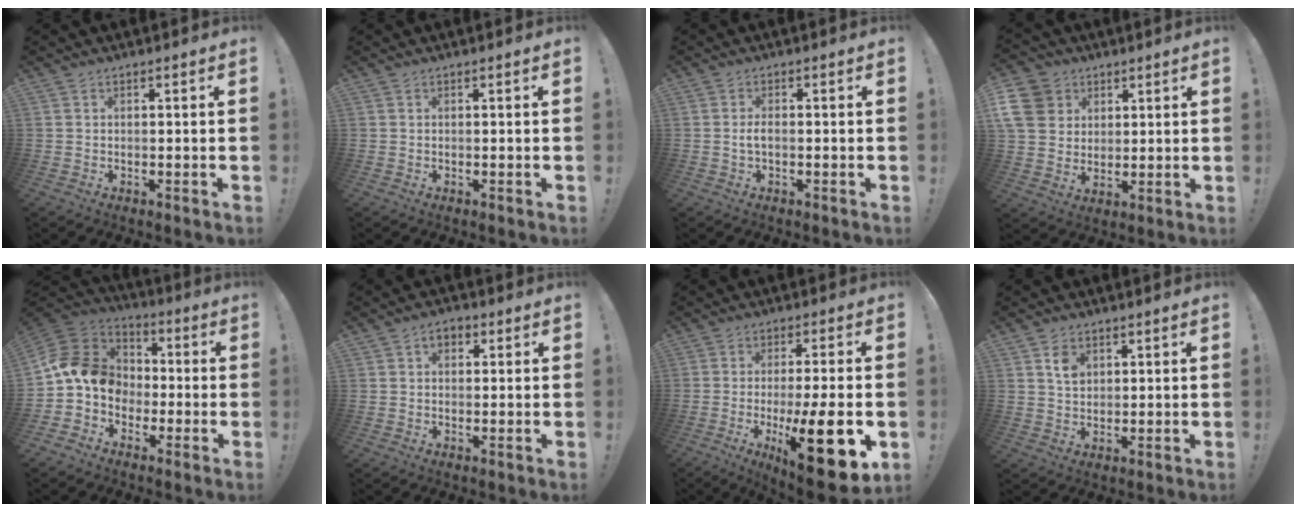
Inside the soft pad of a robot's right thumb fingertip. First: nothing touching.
{"total": 0.0}
{"total": 2.3, "force": [-0.6, 1.1, 2.0], "torque": [-0.044, 0.004, -0.013]}
{"total": 12.4, "force": [4.5, 10.4, 5.0], "torque": [-0.082, -0.018, 0.096]}
{"total": 13.8, "force": [-1.0, 11.4, 7.7], "torque": [-0.132, 0.025, -0.010]}
{"total": 3.7, "force": [1.1, 2.7, 2.2], "torque": [-0.031, 0.004, 0.019]}
{"total": 19.2, "force": [-5.5, 4.6, 17.8], "torque": [-0.262, 0.017, -0.075]}
{"total": 4.9, "force": [2.1, 3.6, 2.6], "torque": [-0.029, -0.008, 0.037]}